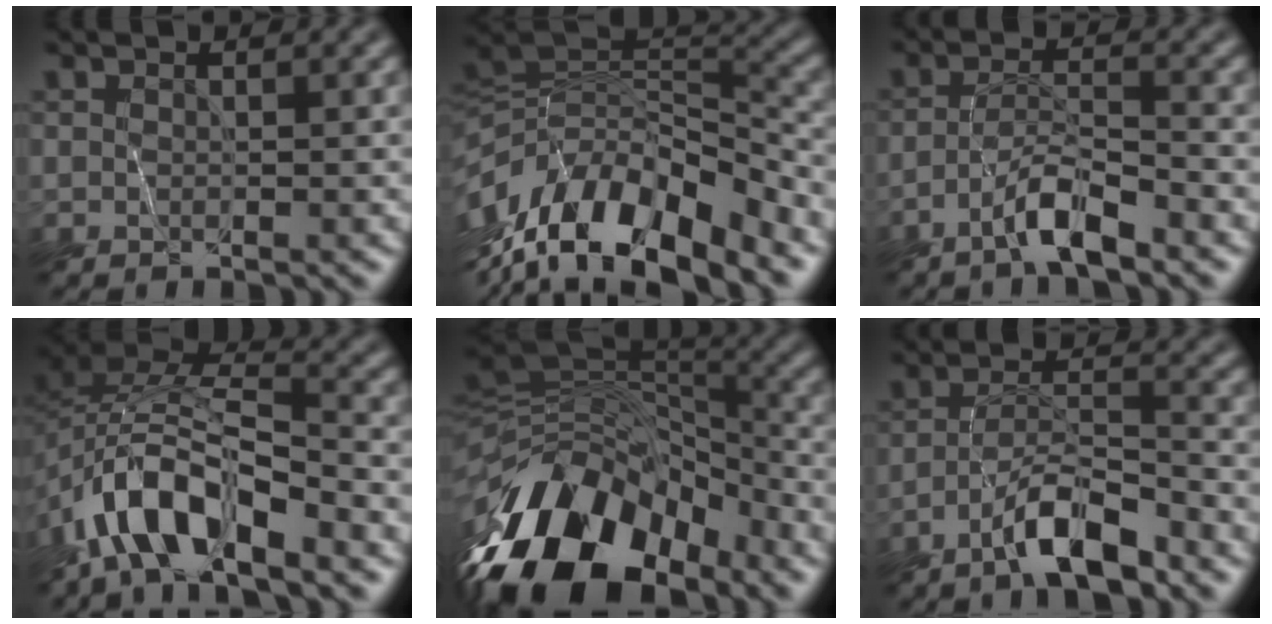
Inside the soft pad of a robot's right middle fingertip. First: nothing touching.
{"total": 12.8, "force": [-6.6, 5.2, 9.6], "torque": [-0.185, 0.008, -0.114]}
{"total": 3.6, "force": [-3.0, -0.1, 2.0], "torque": [-0.041, 0.007, -0.065]}
{"total": 9.0, "force": [-6.0, 3.4, 5.8], "torque": [-0.105, 0.006, -0.113]}
{"total": 14.2, "force": [-8.2, 7.5, 8.9], "torque": [-0.186, 0.019, -0.153]}
{"total": 5.1, "force": [-4.1, 0.6, 3.0], "torque": [-0.051, 0.005, -0.080]}